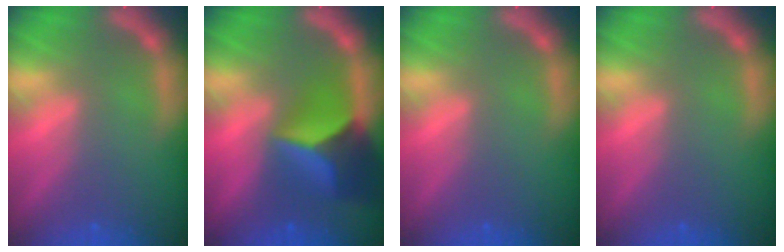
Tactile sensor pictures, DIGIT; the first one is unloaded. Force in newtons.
{"total": 8.4}
{"total": 0.0}
{"total": 0.0}